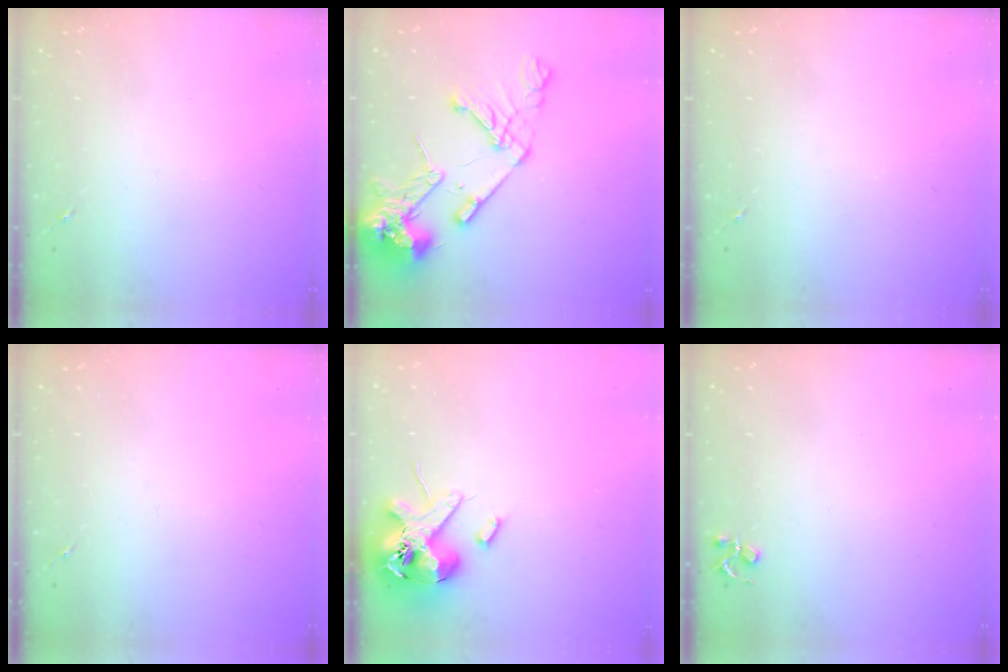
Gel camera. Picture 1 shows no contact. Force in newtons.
{"total": 19.4, "press": 19.2, "slide": 2.7}
{"total": 0.0}
{"total": 0.0}
{"total": 14.4, "press": 14.2, "slide": 2.4}
{"total": 4.1, "press": 4.1, "slide": 0.5}